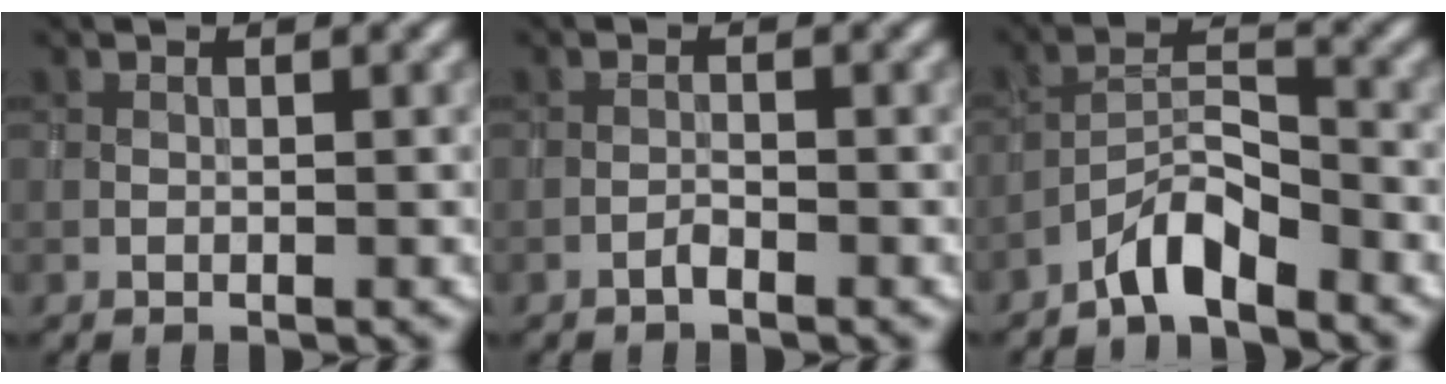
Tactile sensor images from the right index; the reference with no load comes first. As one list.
[{"total": 0.6, "force": [-0.5, 0.1, 0.3], "torque": [-0.006, 0.003, -0.013]}, {"total": 4.2, "force": [-3.2, 1.0, 2.4], "torque": [-0.045, 0.010, -0.068]}]